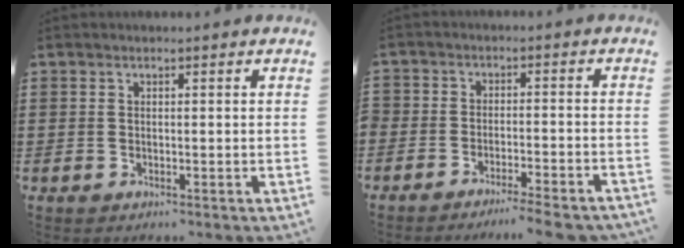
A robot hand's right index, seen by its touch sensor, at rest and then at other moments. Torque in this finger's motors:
{"motor_torque": [0.83, -0.74, -0.05, -0.03]}